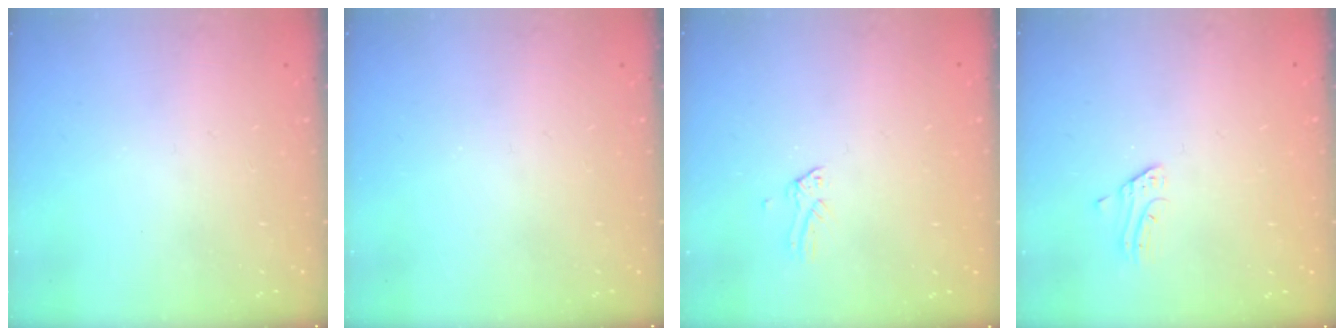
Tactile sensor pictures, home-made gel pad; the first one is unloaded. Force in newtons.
{"total": 0.0}
{"total": 0.0}
{"total": 2.4, "press": 2.4, "slide": 0.2}